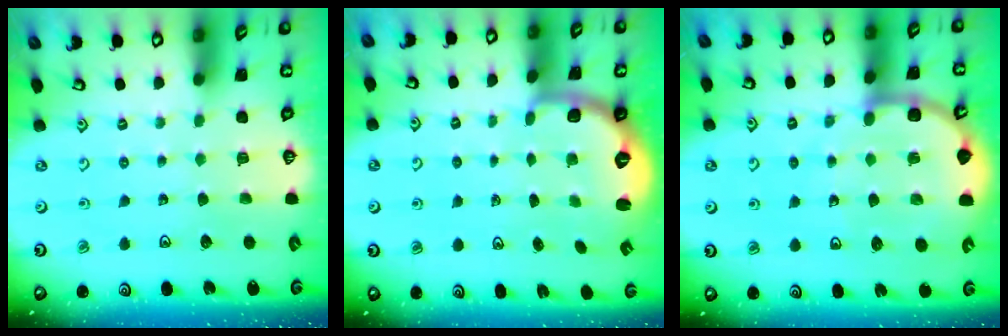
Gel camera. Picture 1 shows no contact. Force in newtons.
{"total": 2.7, "press": 1.6, "slide": 2.1}
{"total": 10.8, "press": 10.3, "slide": 3.3}